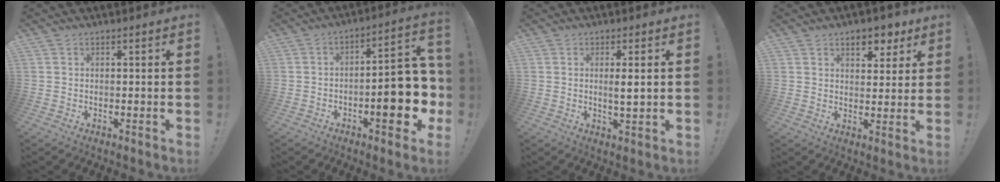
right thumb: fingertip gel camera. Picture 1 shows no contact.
{"total": 16.8, "force": [-4.7, 6.2, 14.9], "torque": [-0.167, 0.021, -0.067]}
{"total": 3.6, "force": [0.6, 0.3, 3.5], "torque": [-0.051, -0.012, 0.005]}
{"total": 7.8, "force": [4.6, 4.5, 4.4], "torque": [-0.048, -0.019, 0.080]}